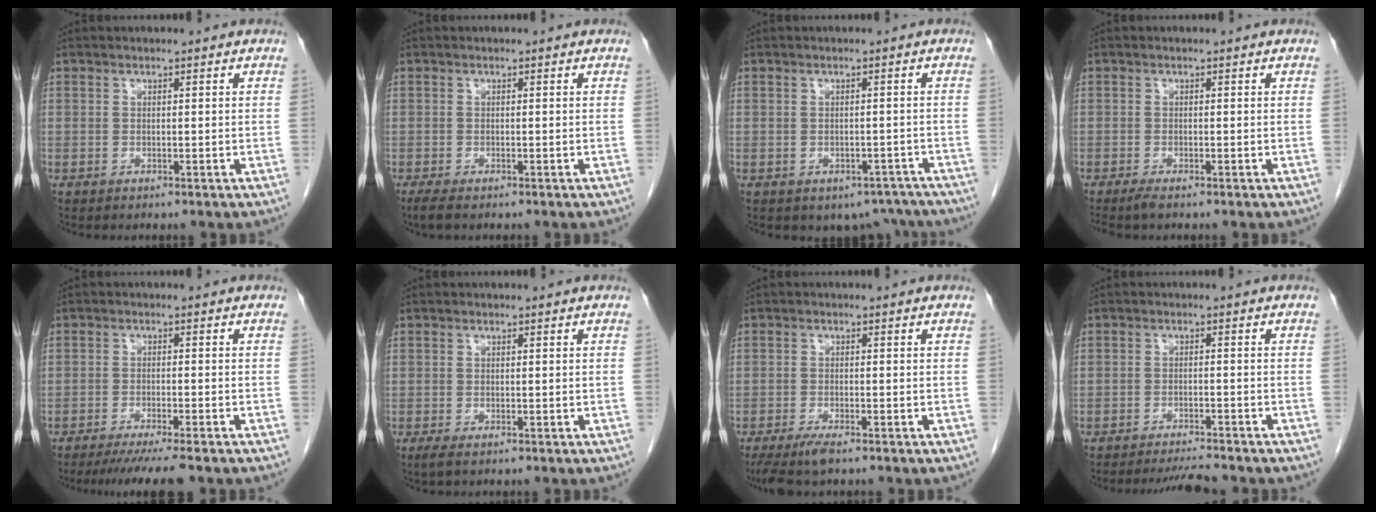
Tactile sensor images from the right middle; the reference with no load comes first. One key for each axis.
{"total": 2.2, "fx": -1.6, "fy": 0.5, "fz": 1.4, "tx": -0.029, "ty": -0.008, "tz": -0.026}
{"total": 5.6, "fx": -4.4, "fy": 3.3, "fz": 0.9, "tx": 0.010, "ty": 0.008, "tz": -0.050}
{"total": 1.4, "fx": -1.2, "fy": -0.1, "fz": 0.8, "tx": -0.022, "ty": -0.007, "tz": -0.024}
{"total": 7.6, "fx": -6.3, "fy": -0.5, "fz": 4.2, "tx": -0.049, "ty": -0.020, "tz": -0.096}
{"total": 1.0, "fx": -0.6, "fy": 0.0, "fz": 0.8, "tx": -0.018, "ty": -0.005, "tz": -0.011}
{"total": 4.0, "fx": -3.0, "fy": 0.4, "fz": 2.7, "tx": -0.051, "ty": -0.011, "tz": -0.054}
{"total": 4.2, "fx": -4.0, "fy": -0.7, "fz": 1.0, "tx": -0.018, "ty": -0.018, "tz": -0.063}